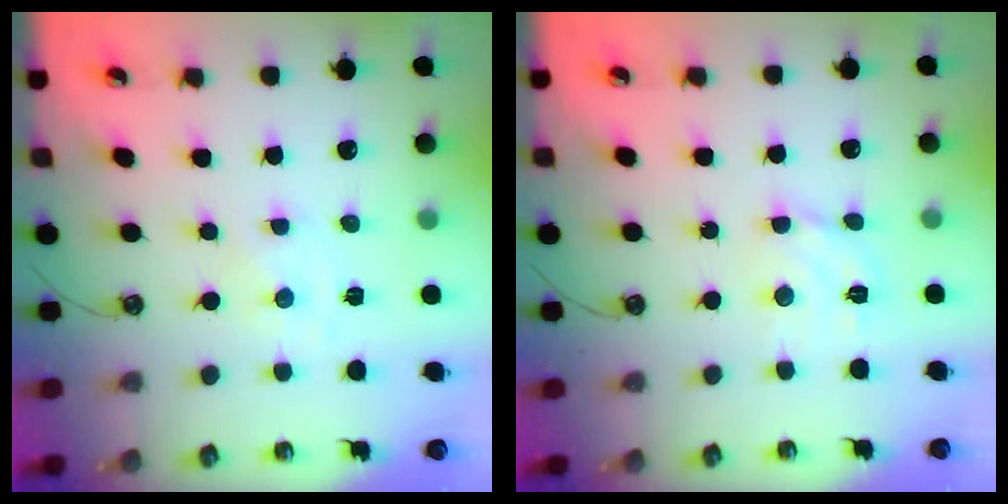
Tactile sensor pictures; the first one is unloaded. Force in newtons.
{"total": 6.8, "press": 6.8, "slide": 0.5}